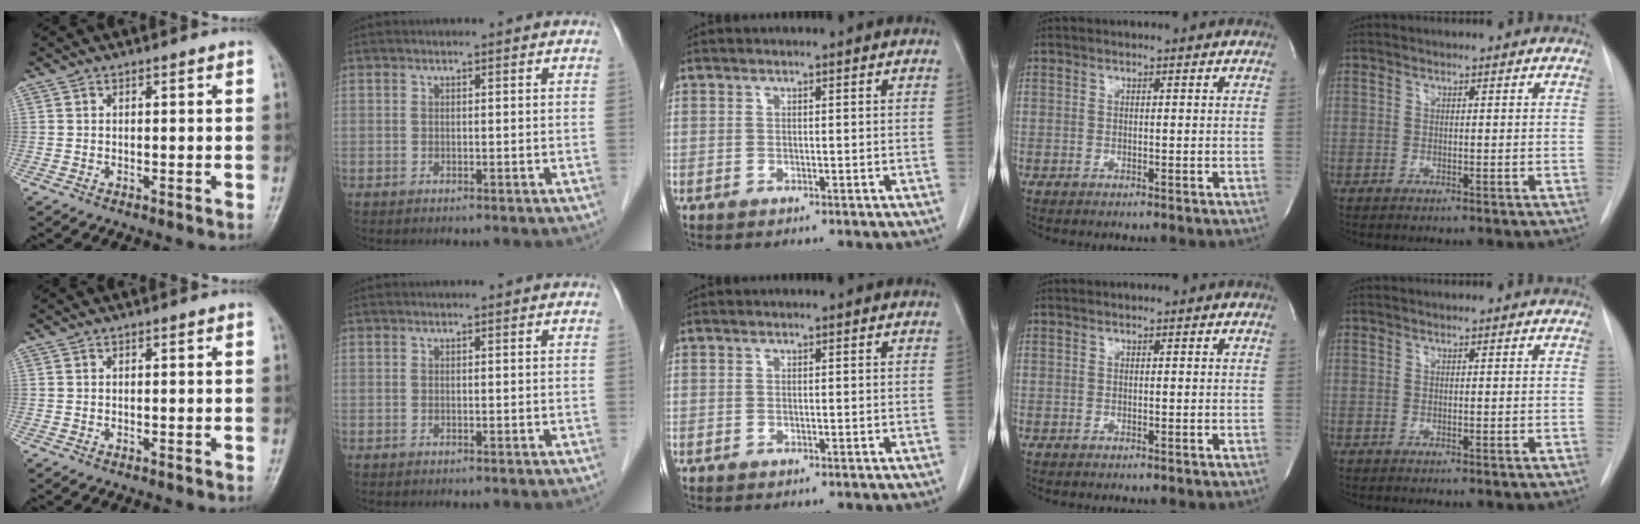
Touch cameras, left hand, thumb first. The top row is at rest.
{}